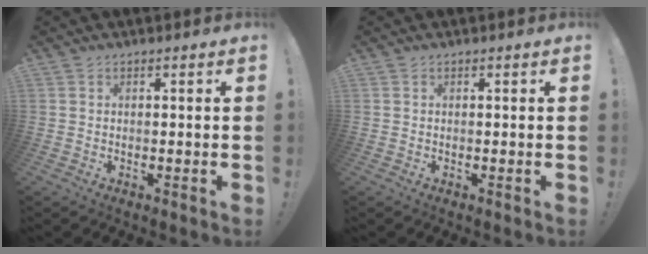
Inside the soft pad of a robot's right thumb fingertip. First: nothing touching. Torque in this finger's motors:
{"motor_torque": [0.00, 0.00, 0.00, 0.00, 0.00]}